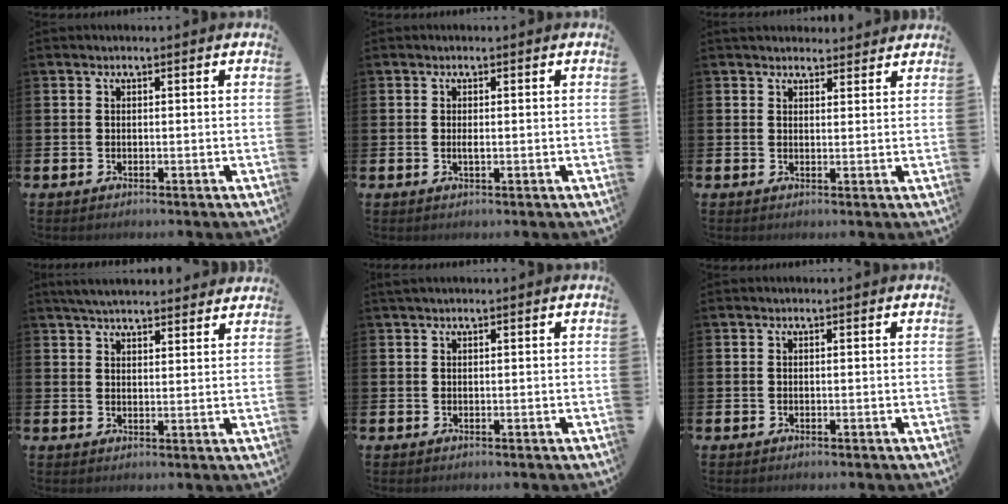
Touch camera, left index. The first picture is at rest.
{"total": 0.9, "force": [0.0, 0.2, 0.8], "torque": [-0.022, 0.002, 0.000]}
{"total": 2.9, "force": [2.7, 0.9, 0.0], "torque": [0.002, -0.011, 0.049]}
{"total": 4.8, "force": [4.7, 0.7, 1.0], "torque": [-0.030, -0.016, 0.086]}
{"total": 0.8, "force": [0.7, 0.1, 0.4], "torque": [-0.007, 0.002, 0.012]}
{"total": 0.0}